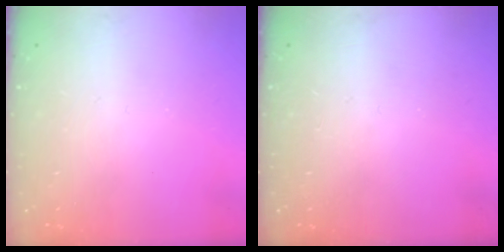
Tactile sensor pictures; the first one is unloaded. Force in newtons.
{"total": 0.0}